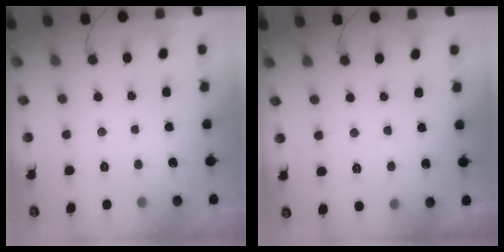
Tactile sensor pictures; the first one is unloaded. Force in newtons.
{"total": 2.7, "press": 2.7, "slide": 0.3}